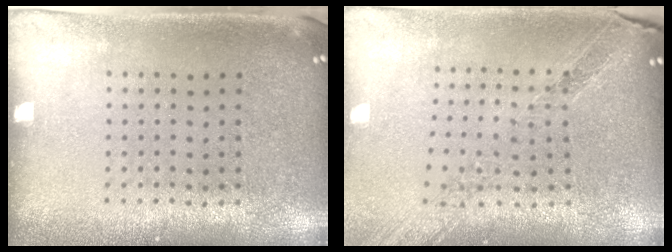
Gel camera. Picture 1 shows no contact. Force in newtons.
{"total": 1.1, "press": 1.1, "slide": 0.1}